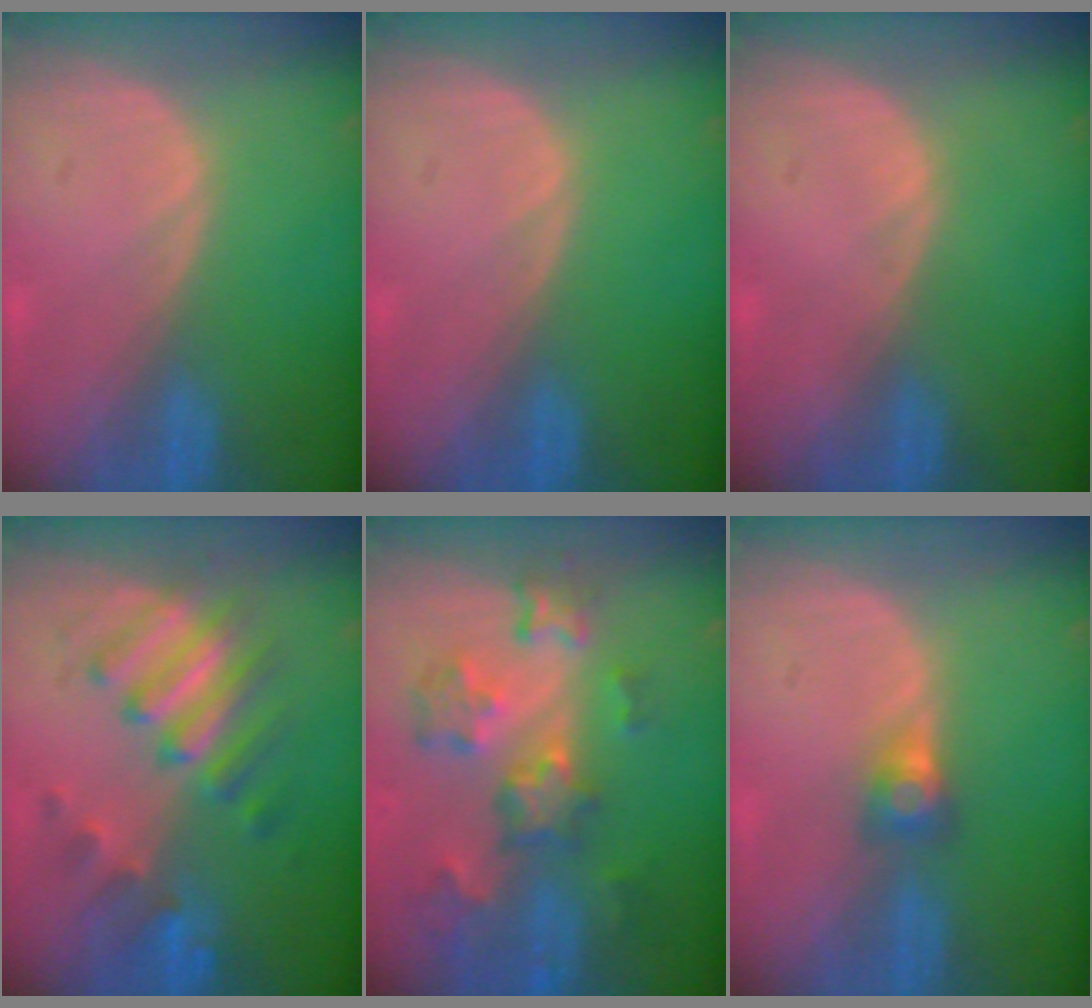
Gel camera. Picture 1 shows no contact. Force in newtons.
{"total": 0.0}
{"total": 0.0}
{"total": 7.7, "press": 7.7, "slide": 0.7}
{"total": 9.2, "press": 8.1, "slide": 4.5}
{"total": 2.7, "press": 2.5, "slide": 1.0}